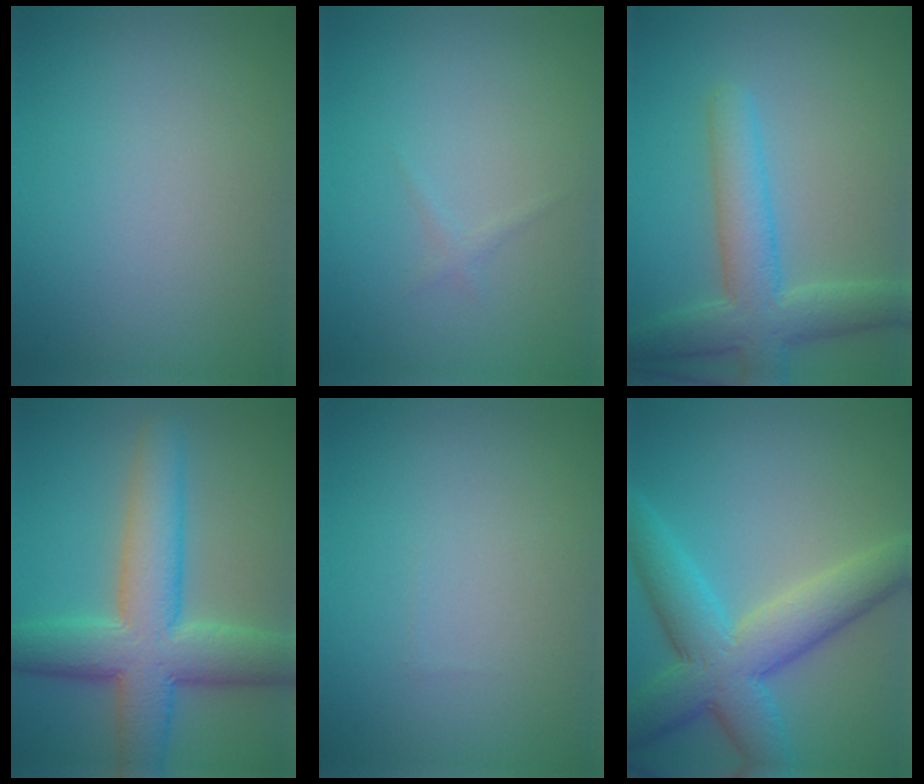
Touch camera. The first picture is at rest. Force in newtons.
{"total": 0.6, "press": 0.6, "slide": 0.0}
{"total": 5.8, "press": 5.8, "slide": 0.5}
{"total": 9.1, "press": 9.1, "slide": 0.3}
{"total": 0.0}
{"total": 8.3, "press": 8.3, "slide": 0.4}